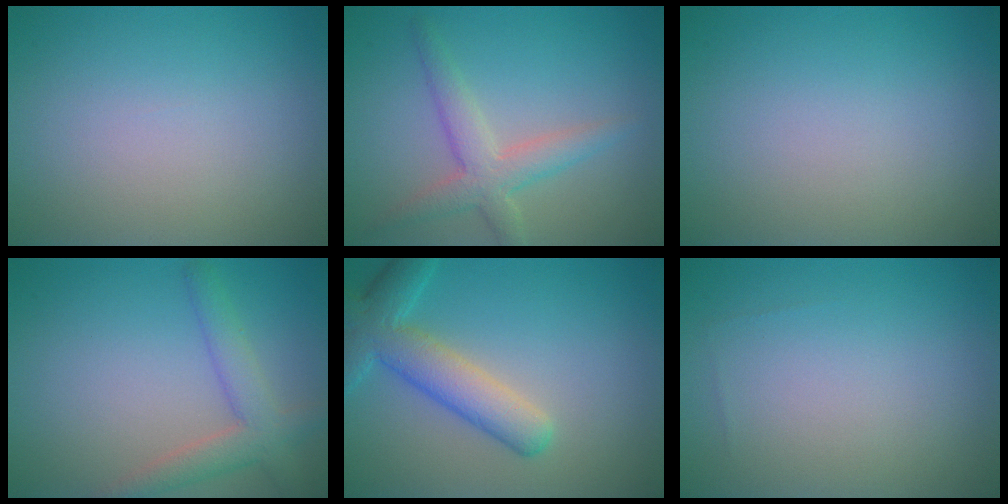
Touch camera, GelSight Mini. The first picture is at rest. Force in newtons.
{"total": 3.5, "press": 3.5, "slide": 0.3}
{"total": 0.0}
{"total": 3.7, "press": 3.7, "slide": 0.1}
{"total": 5.5, "press": 5.5, "slide": 0.3}
{"total": 0.0}